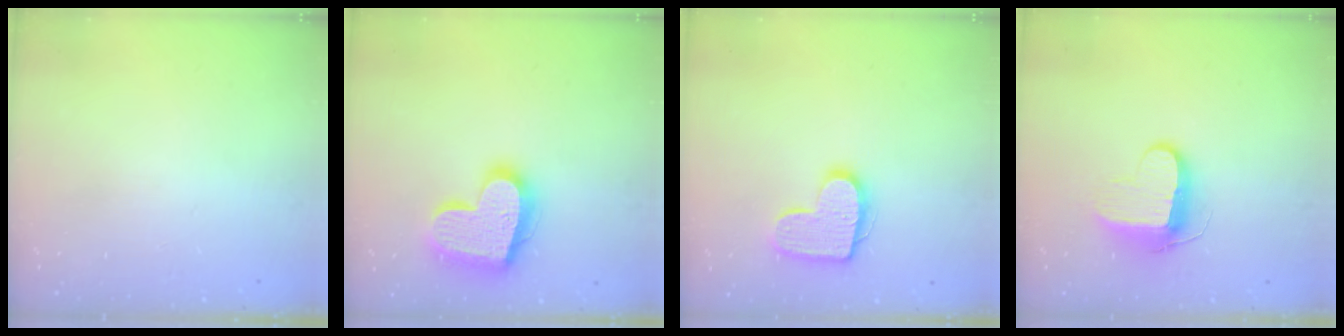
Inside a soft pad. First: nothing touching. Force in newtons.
{"total": 20.1, "press": 20.0, "slide": 1.7}
{"total": 12.8, "press": 12.8, "slide": 0.6}
{"total": 10.0, "press": 10.0, "slide": 0.2}